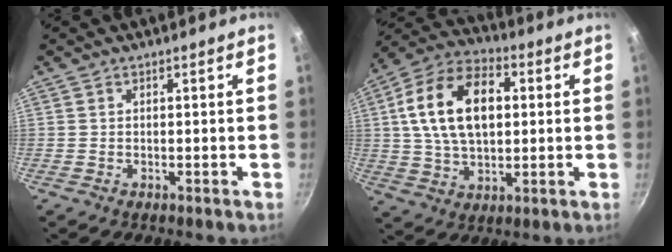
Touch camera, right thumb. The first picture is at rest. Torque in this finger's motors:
{"motor_torque": [-0.63, 1.44, 0.83, 0.20, 0.16]}